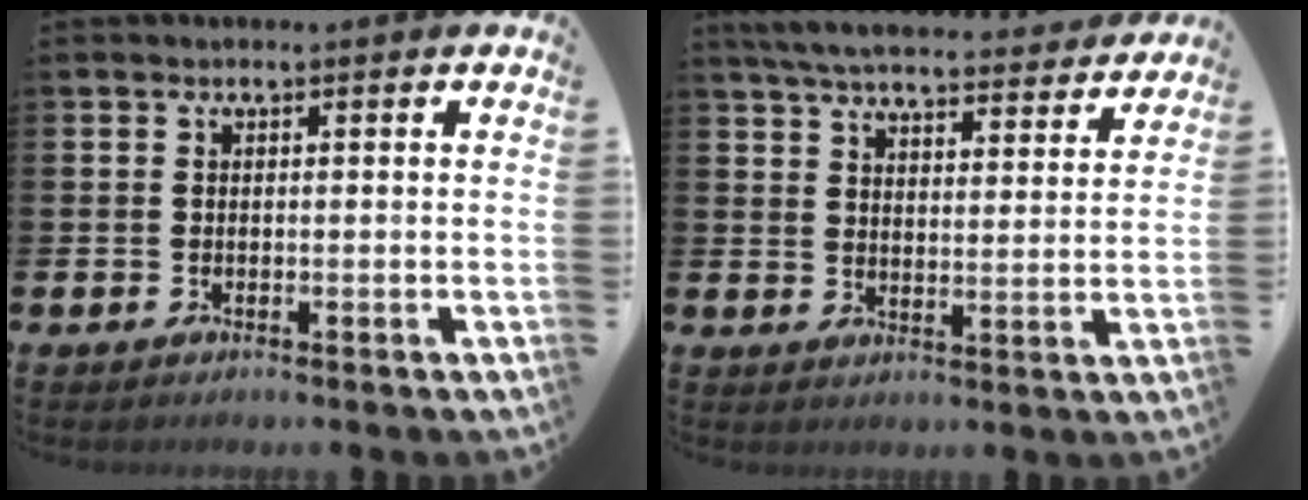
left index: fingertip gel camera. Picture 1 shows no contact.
{"total": 6.4, "force": [6.2, 0.8, 1.5], "torque": [-0.051, -0.040, 0.109]}